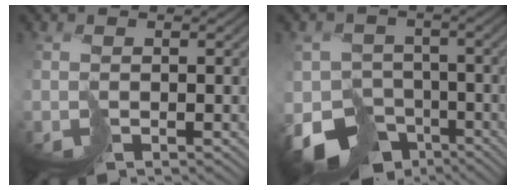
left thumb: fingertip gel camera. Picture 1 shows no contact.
{"total": 10.5, "force": [-6.9, 6.5, 4.5], "torque": [-0.085, -0.017, -0.115]}